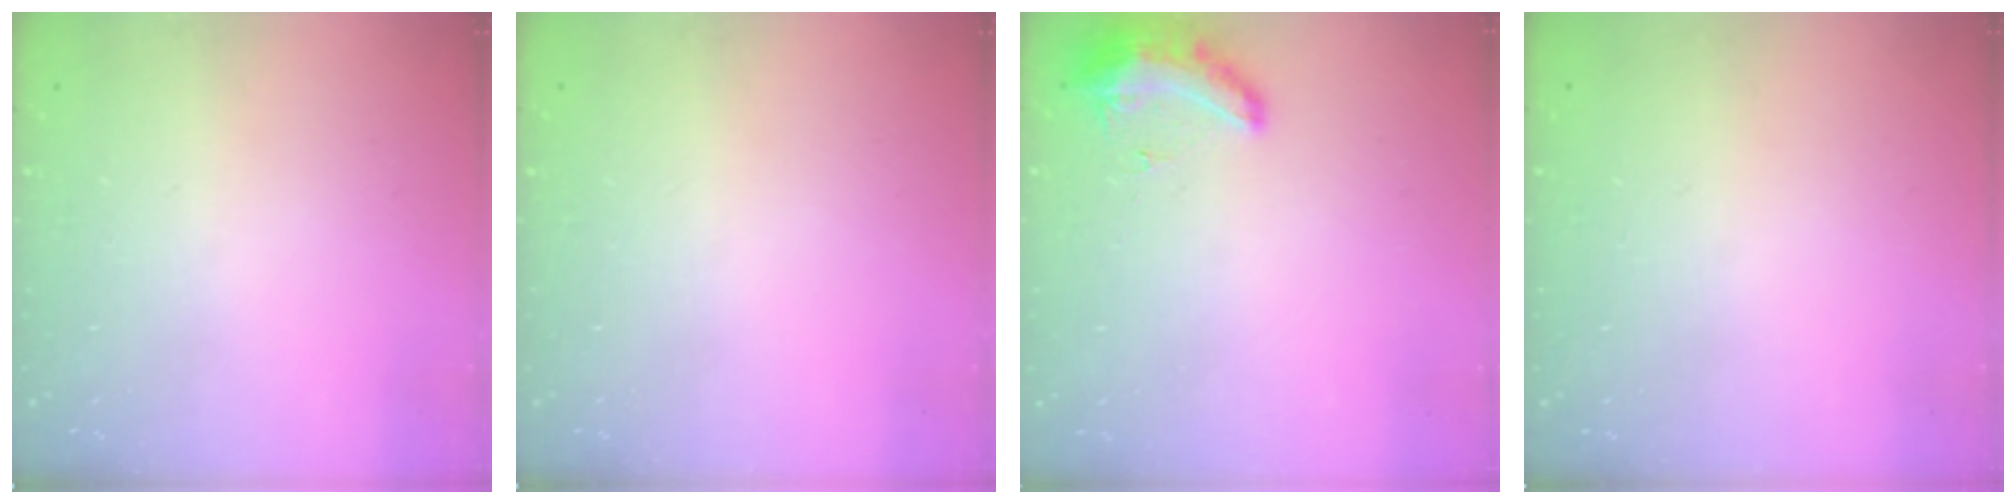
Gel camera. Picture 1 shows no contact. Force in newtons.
{"total": 0.0}
{"total": 8.6, "press": 8.5, "slide": 1.2}
{"total": 0.0}